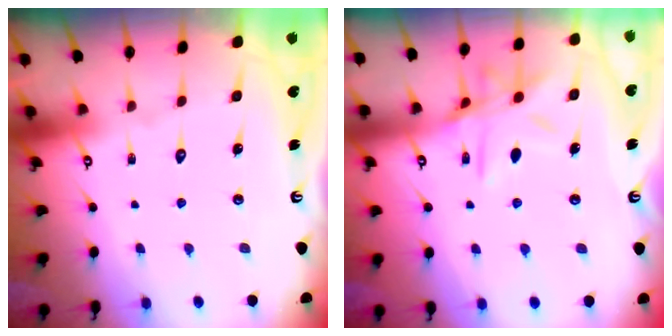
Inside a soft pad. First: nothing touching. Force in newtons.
{"total": 11.9, "press": 11.8, "slide": 0.9}